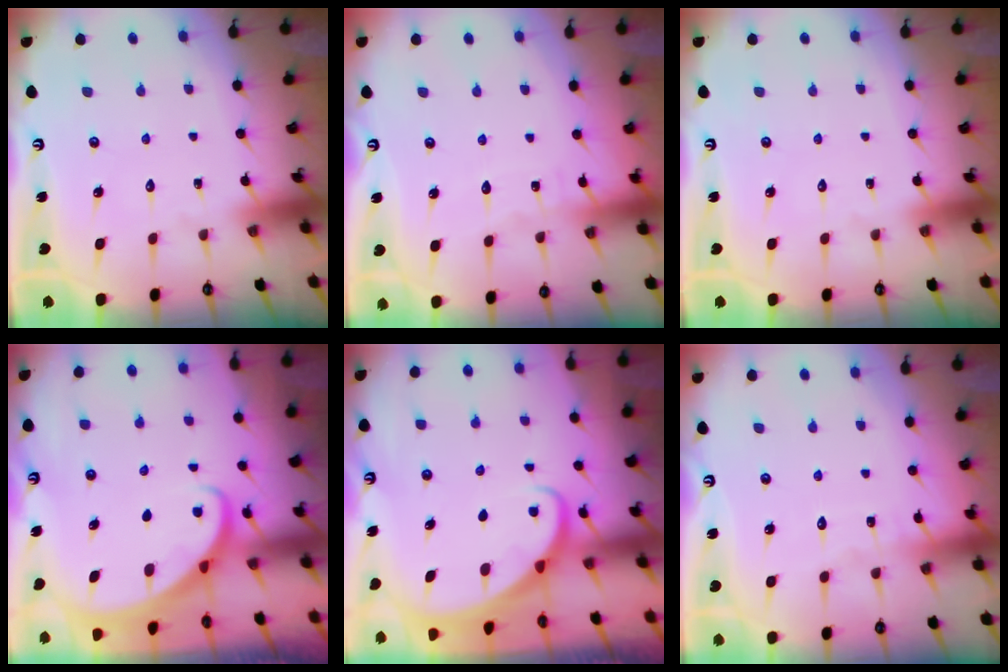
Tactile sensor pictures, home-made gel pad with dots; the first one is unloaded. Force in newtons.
{"total": 2.9, "press": 2.8, "slide": 0.4}
{"total": 0.0}
{"total": 2.4, "press": 2.4, "slide": 0.2}
{"total": 2.3, "press": 2.3, "slide": 0.2}
{"total": 2.5, "press": 2.5, "slide": 0.2}